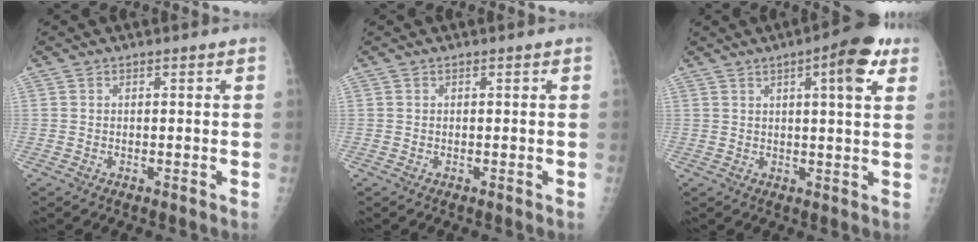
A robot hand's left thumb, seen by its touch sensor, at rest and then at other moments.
{"total": 0.0}
{"total": 9.5, "force": [4.3, 2.2, 8.2], "torque": [-0.100, -0.007, 0.051]}